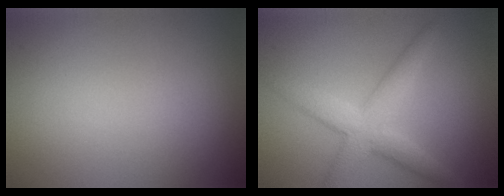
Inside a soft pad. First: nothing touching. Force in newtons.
{"total": 4.3, "press": 4.3, "slide": 0.1}